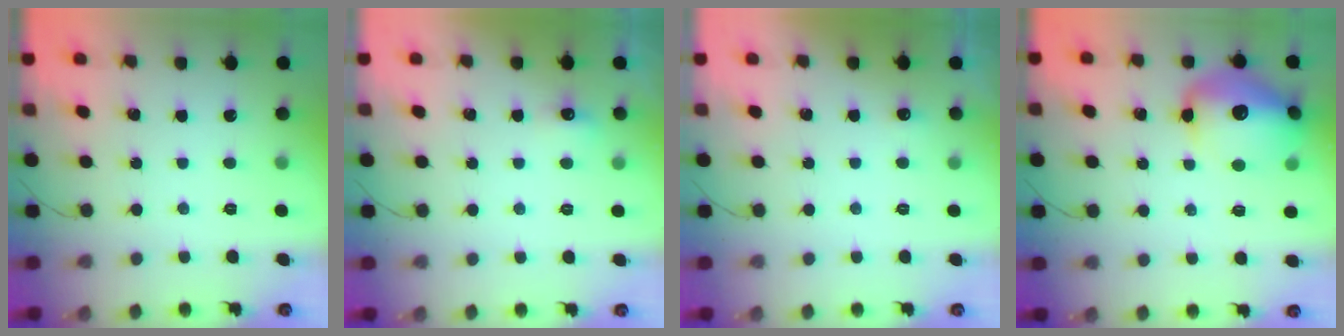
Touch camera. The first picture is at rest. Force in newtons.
{"total": 4.1, "press": 3.8, "slide": 1.3}
{"total": 6.4, "press": 2.5, "slide": 5.9}
{"total": 17.2, "press": 17.1, "slide": 2.1}